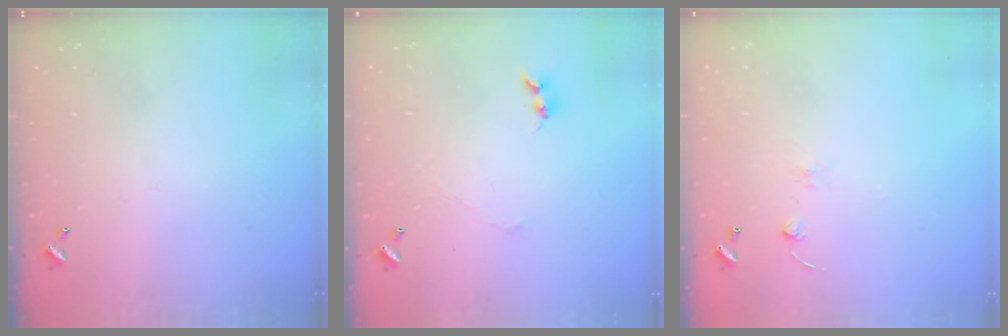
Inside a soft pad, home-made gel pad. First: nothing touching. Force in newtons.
{"total": 1.4, "press": 1.3, "slide": 0.4}
{"total": 2.5, "press": 2.4, "slide": 0.8}